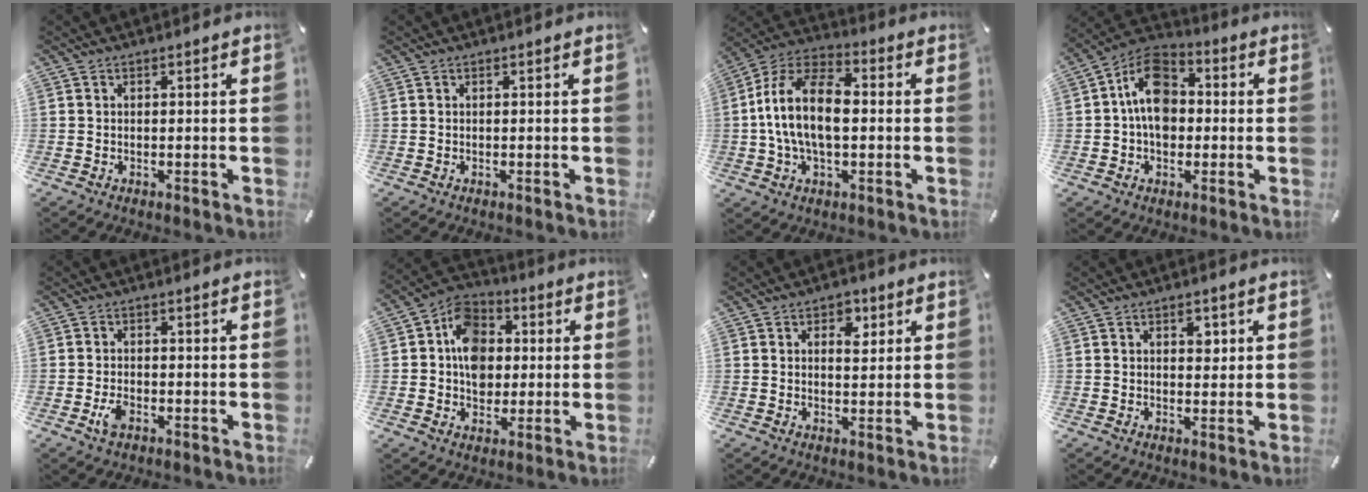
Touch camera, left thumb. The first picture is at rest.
{"total": 0.0}
{"total": 13.8, "force": [-0.7, 8.3, 11.1], "torque": [-0.239, 0.014, -0.015]}
{"total": 11.4, "force": [0.1, 8.5, 7.5], "torque": [-0.137, 0.009, -0.003]}
{"total": 3.2, "force": [-1.5, 1.8, 2.1], "torque": [-0.057, -0.002, -0.031]}
{"total": 11.6, "force": [0.5, 9.8, 6.2], "torque": [-0.096, 0.013, 0.009]}
{"total": 4.7, "force": [2.0, 3.1, 3.0], "torque": [-0.018, -0.012, 0.023]}
{"total": 3.2, "force": [1.3, 2.1, 2.0], "torque": [-0.012, -0.007, 0.016]}